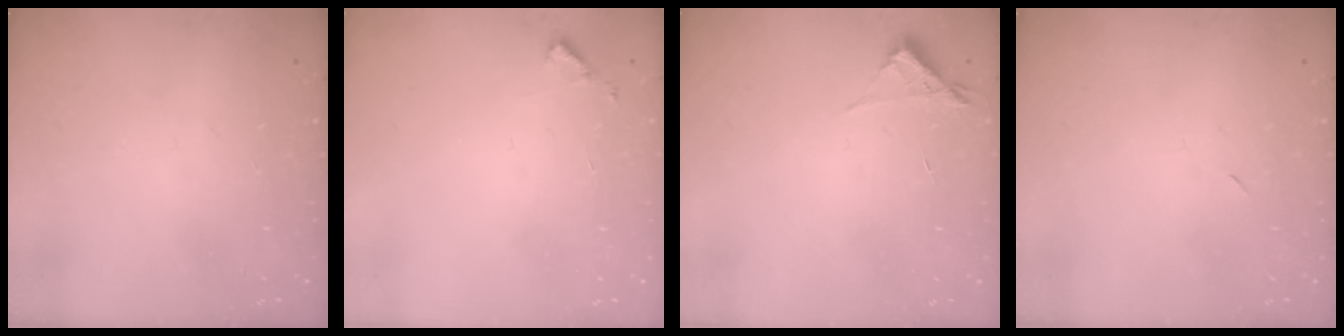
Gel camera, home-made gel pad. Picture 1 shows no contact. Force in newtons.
{"total": 3.6, "press": 3.6, "slide": 0.3}
{"total": 3.0, "press": 3.0, "slide": 0.3}
{"total": 2.3, "press": 2.0, "slide": 1.2}